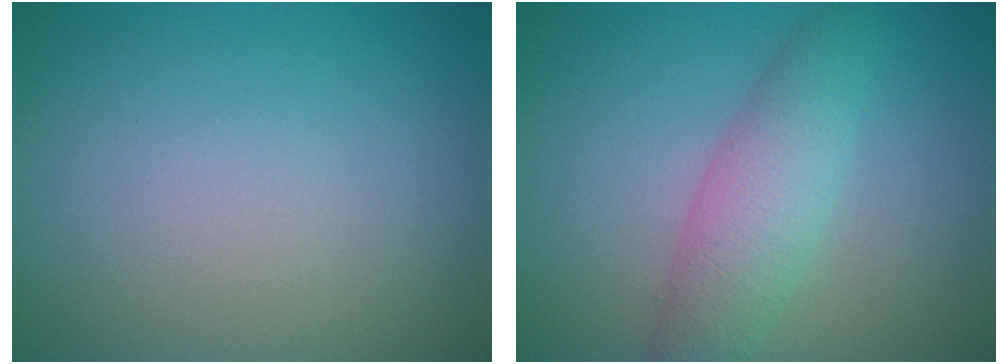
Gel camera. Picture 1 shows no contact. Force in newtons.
{"total": 4.4, "press": 4.4, "slide": 0.1}